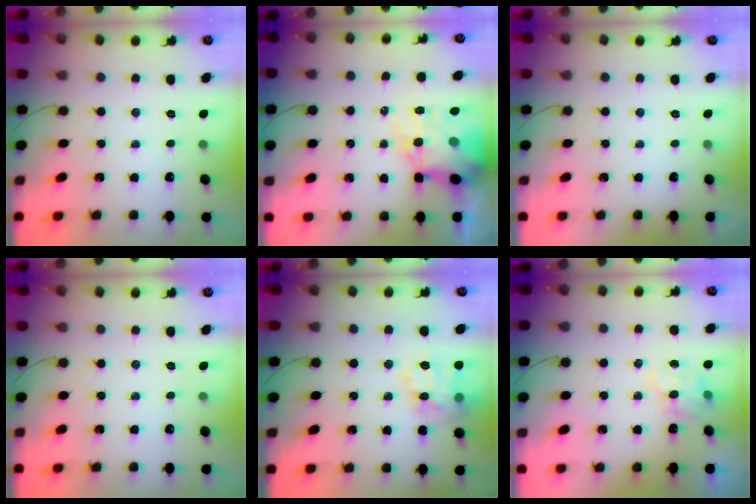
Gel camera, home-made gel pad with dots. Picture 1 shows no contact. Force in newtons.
{"total": 12.6, "press": 12.1, "slide": 3.5}
{"total": 1.8, "press": 1.7, "slide": 0.3}
{"total": 0.0}
{"total": 14.8, "press": 14.8, "slide": 0.7}
{"total": 6.8, "press": 6.8, "slide": 0.2}